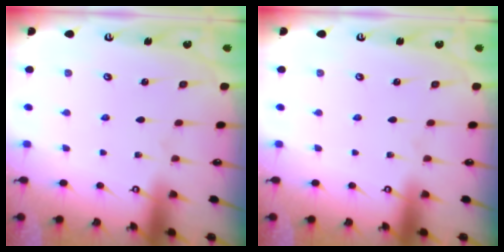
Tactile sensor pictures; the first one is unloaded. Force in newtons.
{"total": 0.0}